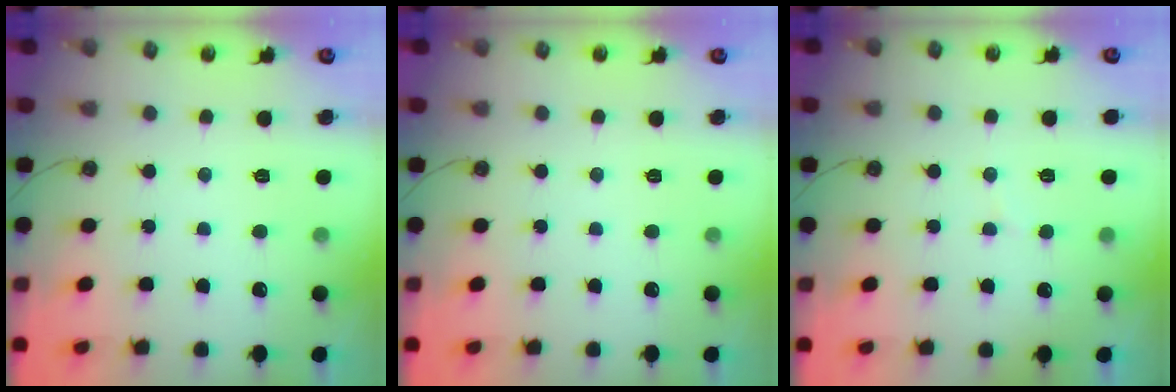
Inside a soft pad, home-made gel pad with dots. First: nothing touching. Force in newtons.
{"total": 0.0}
{"total": 2.9, "press": 2.7, "slide": 1.1}